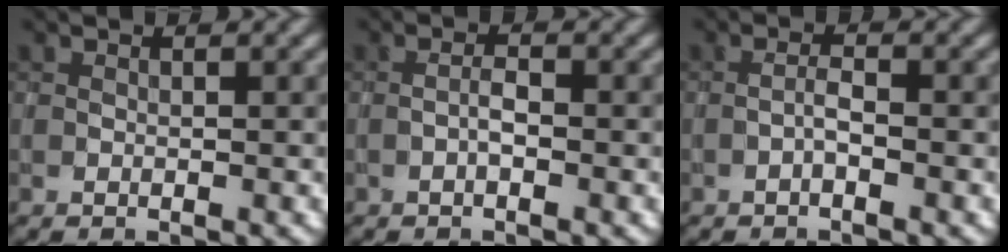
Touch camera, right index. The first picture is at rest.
{"total": 1.3, "force": [-0.5, 0.4, 1.1], "torque": [-0.023, 0.003, -0.011]}
{"total": 1.2, "force": [-0.6, 0.2, 1.0], "torque": [-0.019, 0.005, -0.014]}